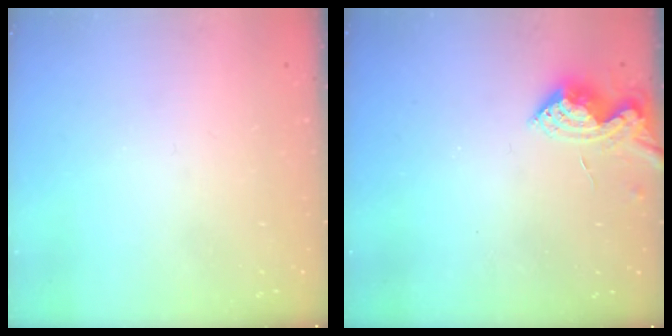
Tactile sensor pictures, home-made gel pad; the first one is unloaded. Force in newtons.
{"total": 7.3, "press": 7.2, "slide": 0.7}